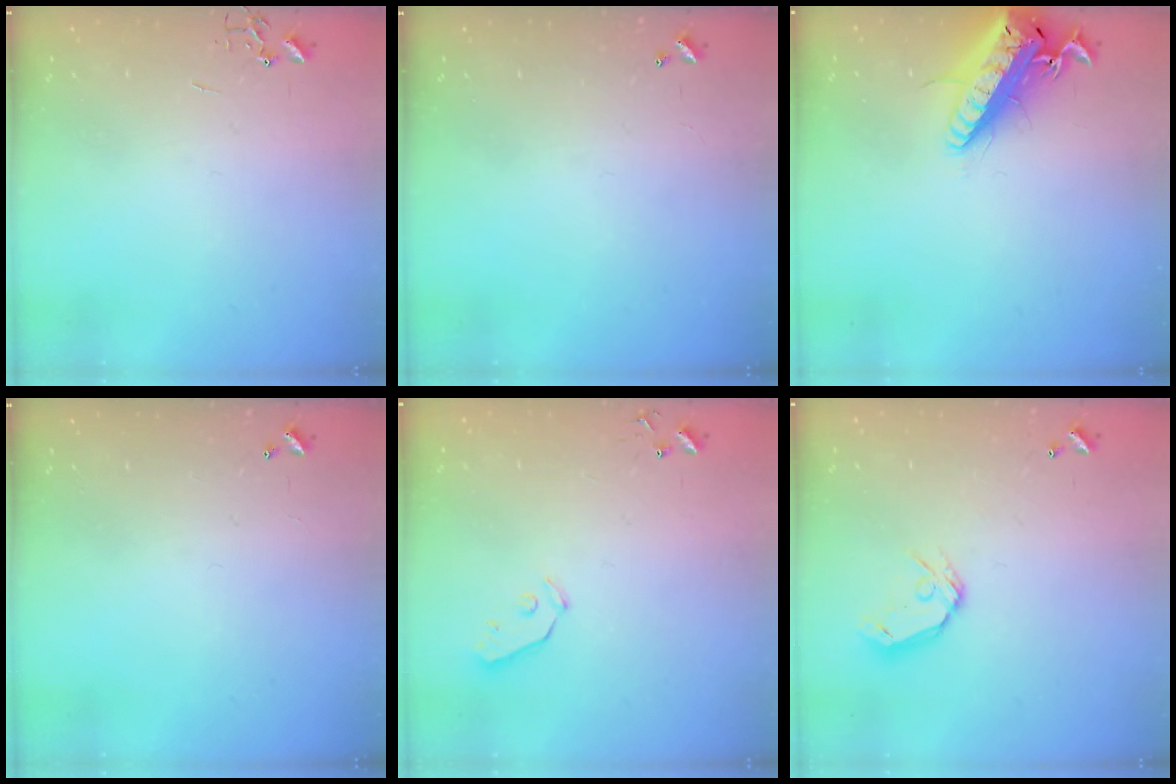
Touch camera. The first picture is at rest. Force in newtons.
{"total": 0.0}
{"total": 19.8, "press": 19.4, "slide": 4.2}
{"total": 0.0}
{"total": 3.9, "press": 3.9, "slide": 0.3}
{"total": 8.9, "press": 8.8, "slide": 1.2}